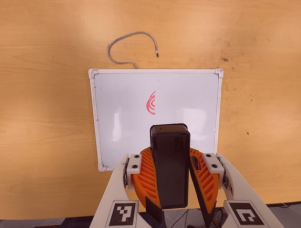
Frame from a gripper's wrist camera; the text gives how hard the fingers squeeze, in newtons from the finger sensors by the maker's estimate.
{"total": 10.7, "left": 11.0, "right": 10.3}